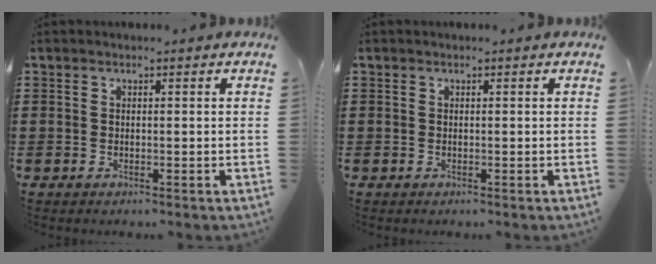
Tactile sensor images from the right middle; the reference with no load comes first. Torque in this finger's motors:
{"motor_torque": [-0.33, 0.22, 0.00, -0.01]}